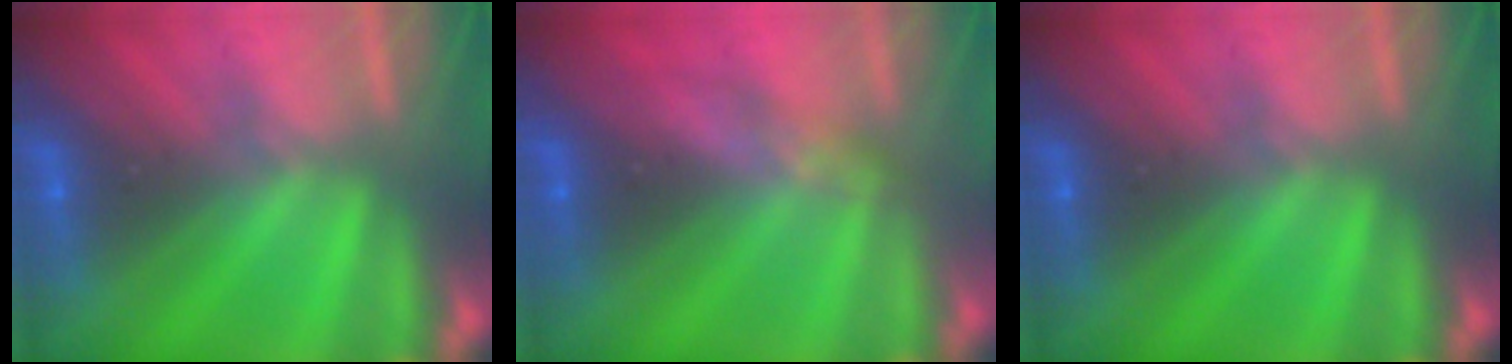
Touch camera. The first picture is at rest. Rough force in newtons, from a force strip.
{"total": 2.6}
{"total": 0.0}